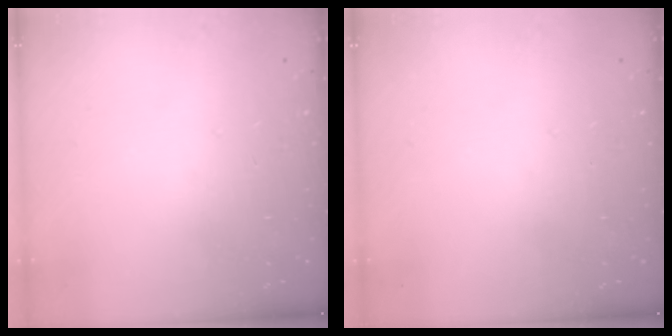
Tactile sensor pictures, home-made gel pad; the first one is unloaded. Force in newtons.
{"total": 0.0}